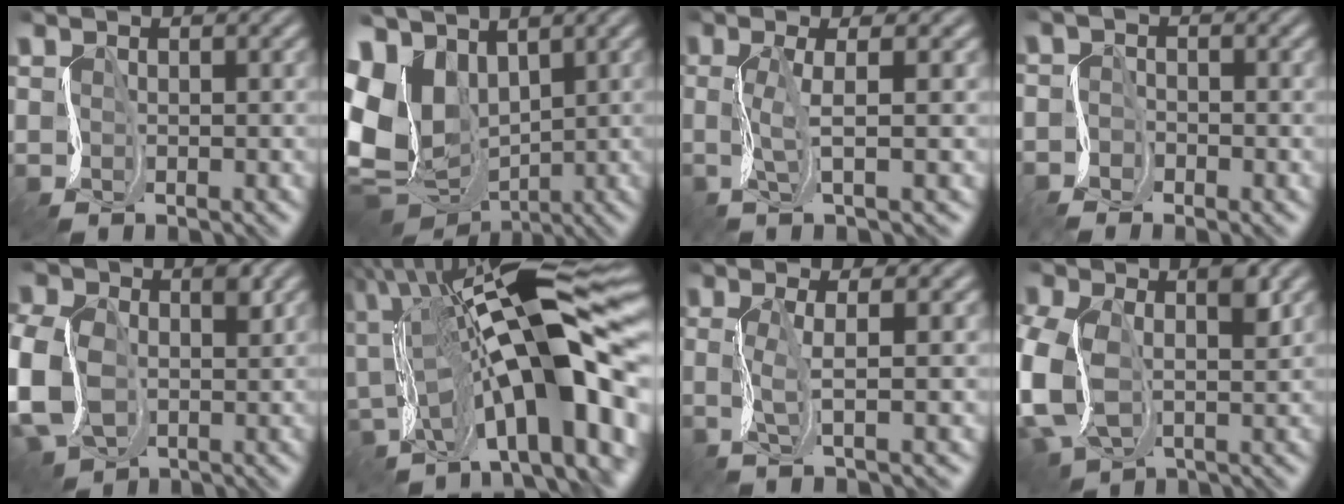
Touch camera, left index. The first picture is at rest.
{"total": 12.0, "force": [-1.4, 8.8, 8.0], "torque": [-0.169, -0.042, 0.021]}
{"total": 3.1, "force": [-1.1, -0.6, 2.8], "torque": [-0.040, -0.008, -0.023]}
{"total": 2.6, "force": [-2.5, -0.2, -0.8], "torque": [0.025, -0.014, -0.044]}
{"total": 8.1, "force": [-3.0, 5.7, 5.0], "torque": [-0.126, -0.035, -0.052]}
{"total": 15.1, "force": [-1.8, 4.6, 14.2], "torque": [-0.212, -0.002, -0.032]}
{"total": 2.8, "force": [-1.1, -0.6, 2.5], "torque": [-0.035, -0.010, -0.022]}
{"total": 8.8, "force": [-2.5, 5.4, 6.5], "torque": [-0.170, -0.039, -0.039]}